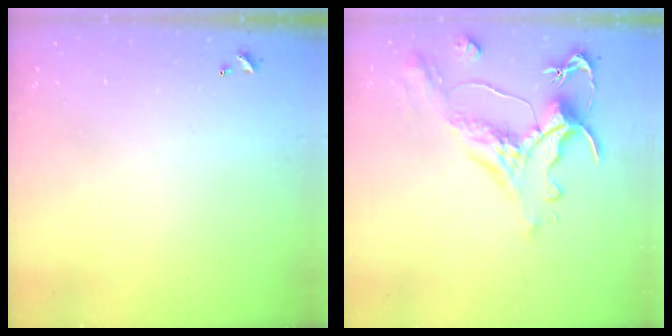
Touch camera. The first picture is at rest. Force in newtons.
{"total": 1.6, "press": 0.4, "slide": 1.6}